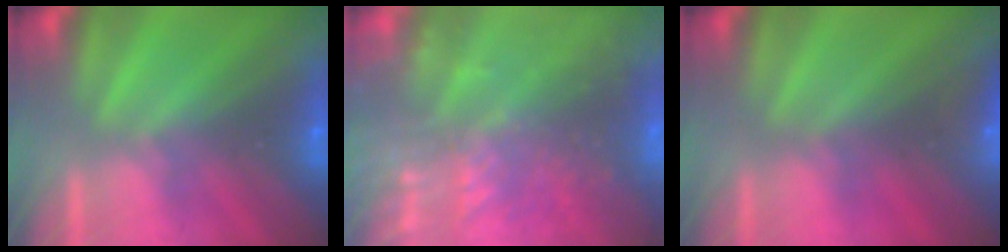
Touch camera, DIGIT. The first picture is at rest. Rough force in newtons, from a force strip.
{"total": 13.7}
{"total": 2.3}